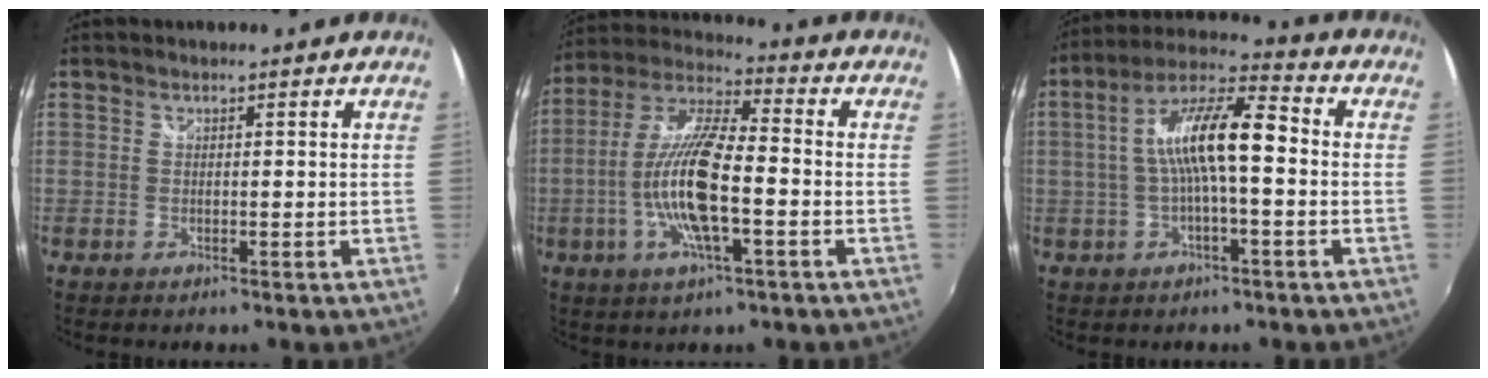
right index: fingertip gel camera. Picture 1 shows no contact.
{"total": 15.0, "force": [-3.5, 3.6, 14.1], "torque": [-0.281, -0.005, -0.070]}
{"total": 11.9, "force": [-0.7, 2.8, 11.5], "torque": [-0.219, 0.025, -0.014]}